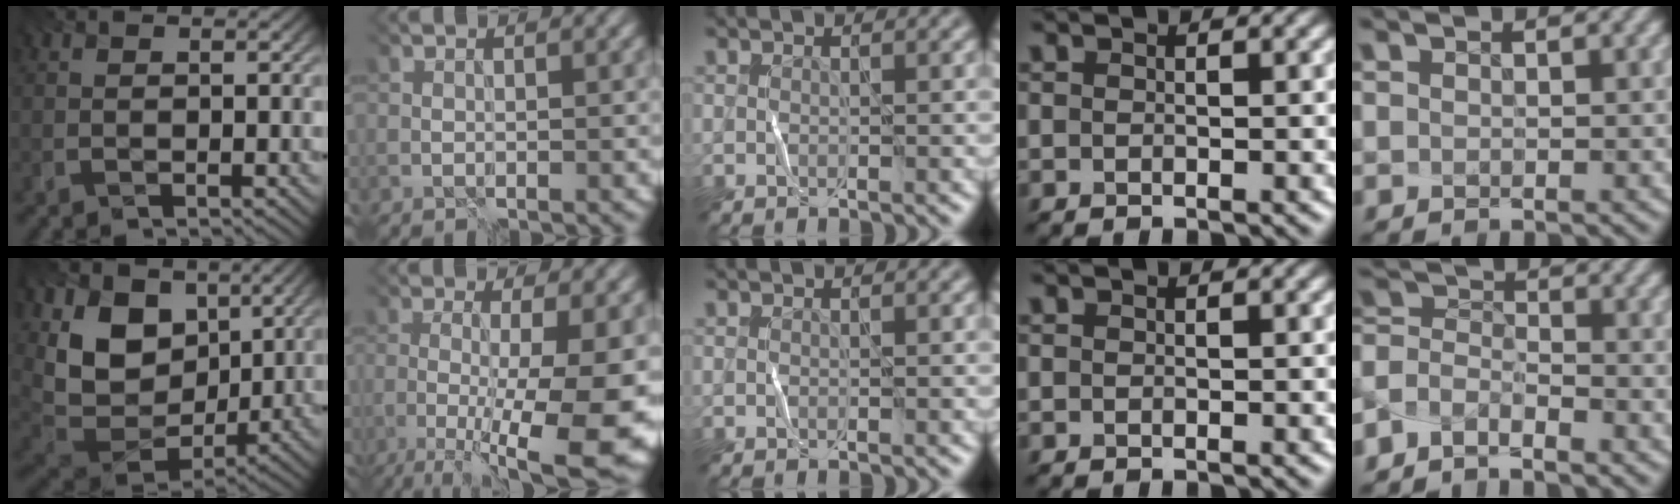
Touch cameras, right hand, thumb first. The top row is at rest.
{"thumb": {"total": 12.7, "force": [2.9, 9.4, 8.1], "torque": [-0.187, 0.000, 0.058]}, "index": {"total": 11.7, "force": [-2.6, 2.5, 11.2], "torque": [-0.138, -0.015, -0.032]}, "little": {"total": 3.8, "force": [-3.8, -0.1, -0.4], "torque": [0.000, -0.010, -0.071]}}